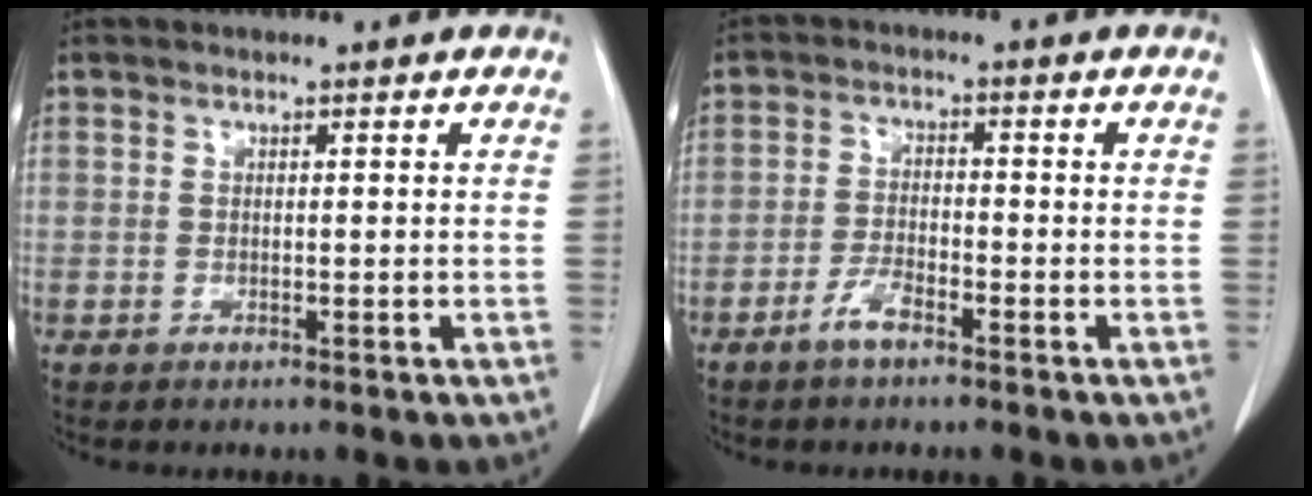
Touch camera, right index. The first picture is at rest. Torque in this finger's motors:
{"motor_torque": [-0.06, -0.19, -0.11, -0.03]}